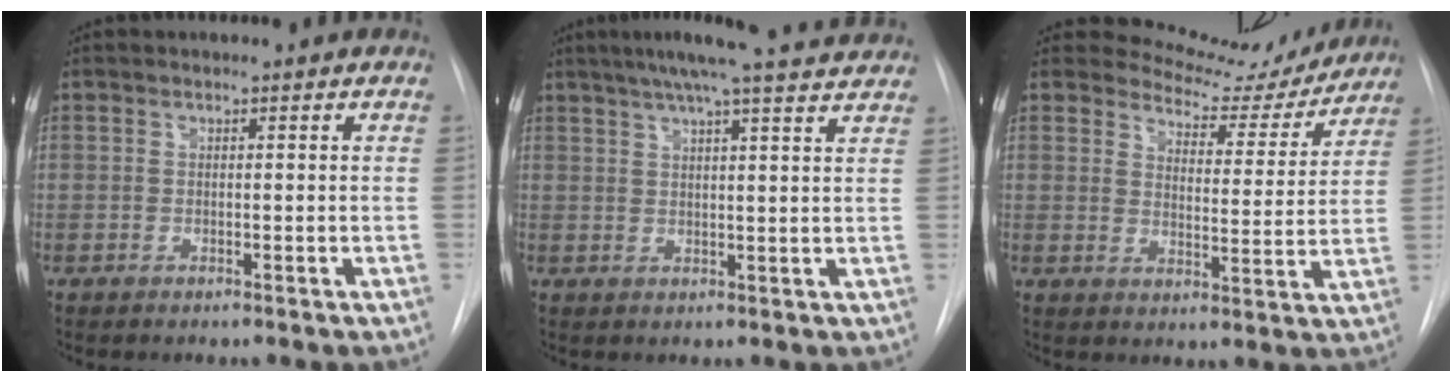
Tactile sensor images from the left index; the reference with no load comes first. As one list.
[{"total": 15.0, "force": [13.6, 0.1, 6.5], "torque": [-0.103, 0.009, 0.170]}, {"total": 11.1, "force": [10.7, 3.0, 0.6], "torque": [0.001, -0.021, 0.128]}]